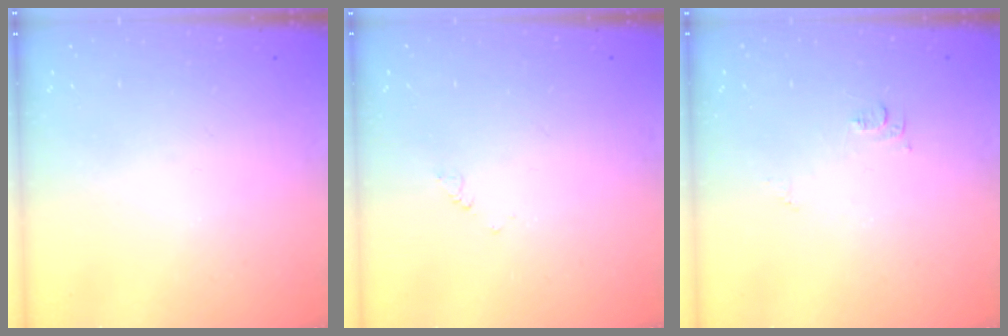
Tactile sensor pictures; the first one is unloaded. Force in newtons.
{"total": 1.7, "press": 1.7, "slide": 0.3}
{"total": 6.0, "press": 5.9, "slide": 0.7}